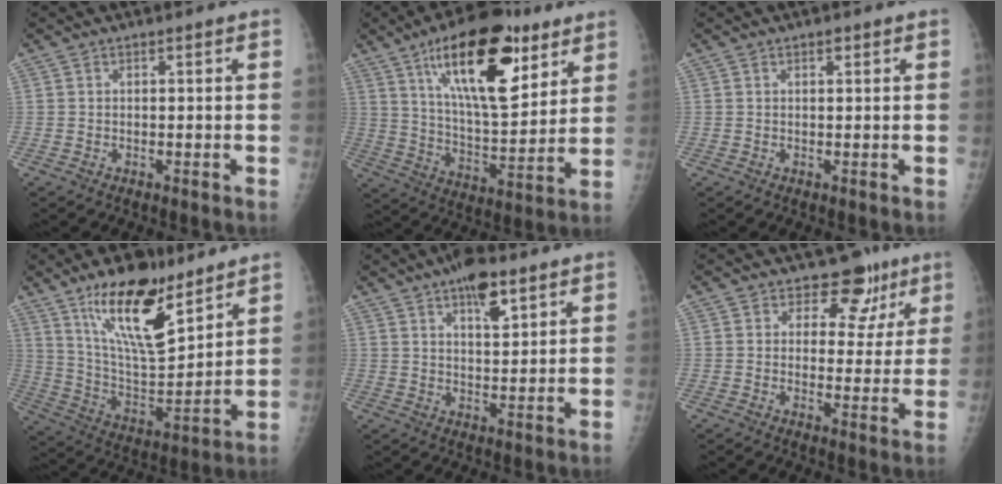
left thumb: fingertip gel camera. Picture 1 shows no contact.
{"total": 22.9, "force": [11.7, 9.1, 17.5], "torque": [-0.245, -0.047, 0.196]}
{"total": 0.9, "force": [0.5, 0.4, 0.6], "torque": [-0.005, -0.001, 0.007]}
{"total": 18.6, "force": [11.9, 6.8, 12.6], "torque": [-0.180, -0.072, 0.219]}
{"total": 8.0, "force": [4.7, 3.2, 5.6], "torque": [-0.070, -0.021, 0.072]}
{"total": 8.4, "force": [5.4, 6.0, 2.4], "torque": [0.014, -0.022, 0.058]}